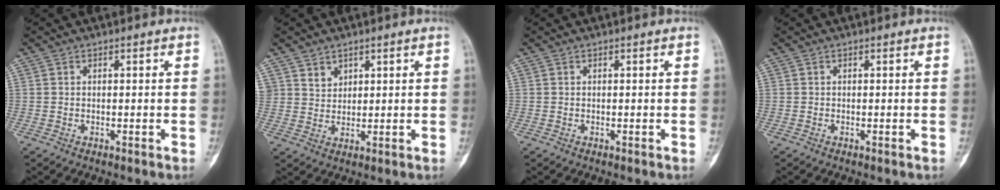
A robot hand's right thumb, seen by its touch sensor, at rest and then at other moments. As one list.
[{"total": 3.1, "force": [2.2, 2.2, 0.6], "torque": [0.009, -0.017, 0.042]}, {"total": 0.0}, {"total": 0.0}]